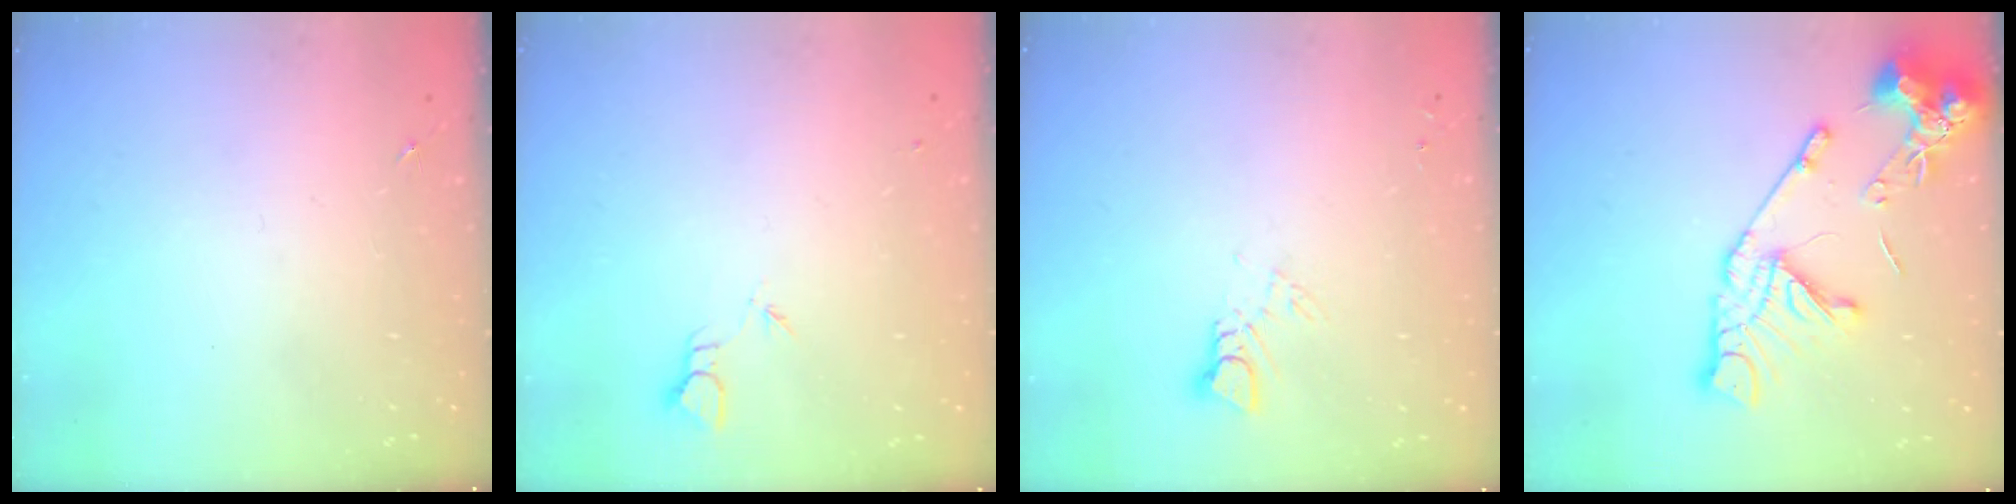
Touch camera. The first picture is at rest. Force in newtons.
{"total": 2.0, "press": 2.0, "slide": 0.1}
{"total": 3.6, "press": 3.6, "slide": 0.1}
{"total": 16.8, "press": 16.6, "slide": 1.9}